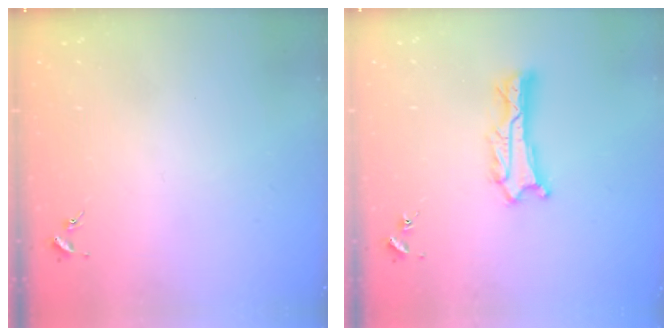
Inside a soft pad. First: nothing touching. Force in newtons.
{"total": 2.2, "press": 2.2, "slide": 0.2}